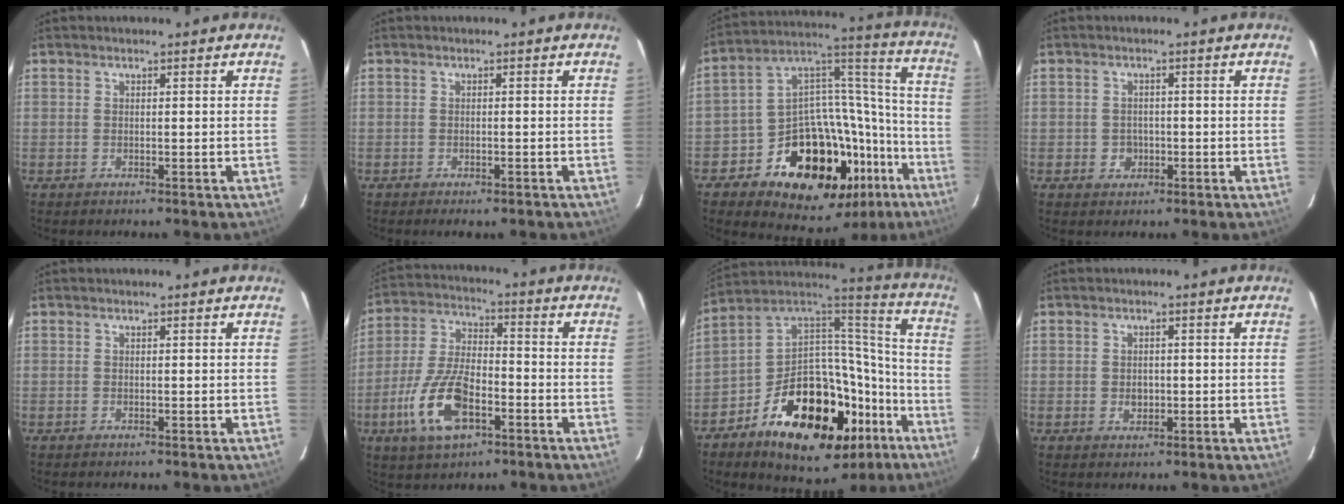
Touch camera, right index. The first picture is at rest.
{"total": 2.2, "force": [-1.7, 0.7, 1.2], "torque": [-0.024, -0.008, -0.026]}
{"total": 25.6, "force": [-14.3, 16.7, 13.1], "torque": [-0.208, 0.076, -0.195]}
{"total": 2.7, "force": [-0.7, 2.6, 0.7], "torque": [-0.015, 0.005, -0.005]}
{"total": 0.0}
{"total": 14.1, "force": [-6.1, 6.4, 11.0], "torque": [-0.240, -0.005, -0.110]}
{"total": 31.5, "force": [-15.4, 17.1, 21.6], "torque": [-0.349, 0.047, -0.214]}
{"total": 2.4, "force": [-0.4, 2.0, 1.3], "torque": [-0.021, 0.004, -0.003]}